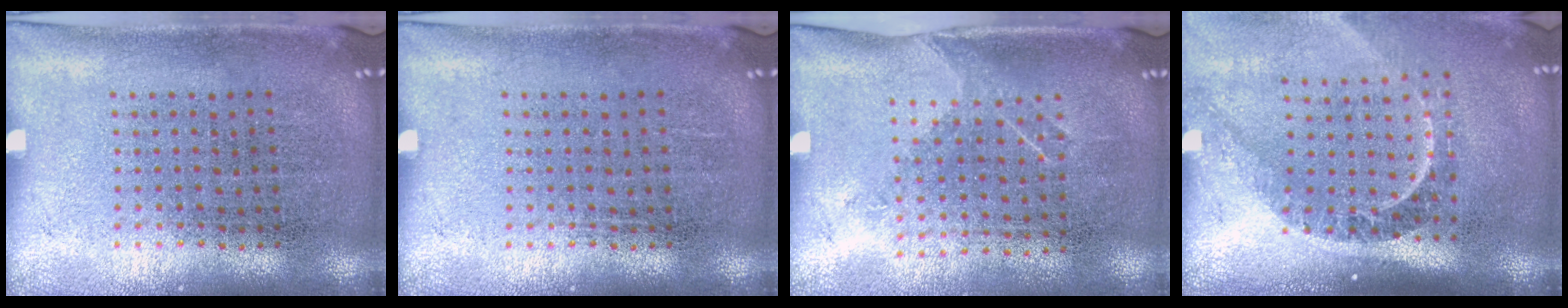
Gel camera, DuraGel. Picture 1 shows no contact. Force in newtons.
{"total": 0.0}
{"total": 1.1, "press": 0.9, "slide": 0.7}
{"total": 2.4, "press": 1.6, "slide": 1.8}